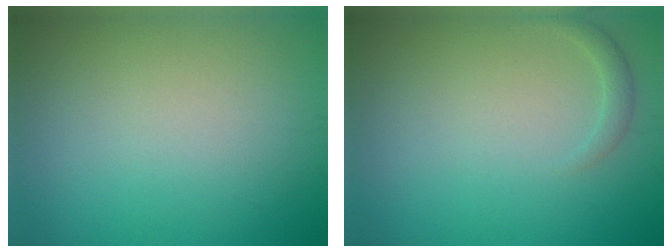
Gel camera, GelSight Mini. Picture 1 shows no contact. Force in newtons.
{"total": 1.1, "press": 1.1, "slide": 0.0}